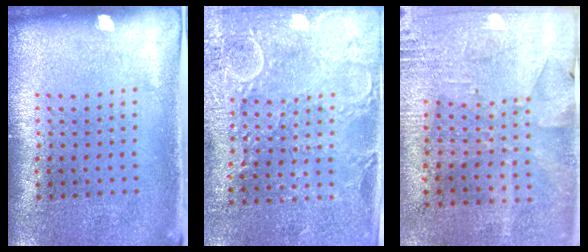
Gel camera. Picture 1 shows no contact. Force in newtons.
{"total": 2.8, "press": 2.8, "slide": 0.5}
{"total": 2.7, "press": 2.4, "slide": 1.3}